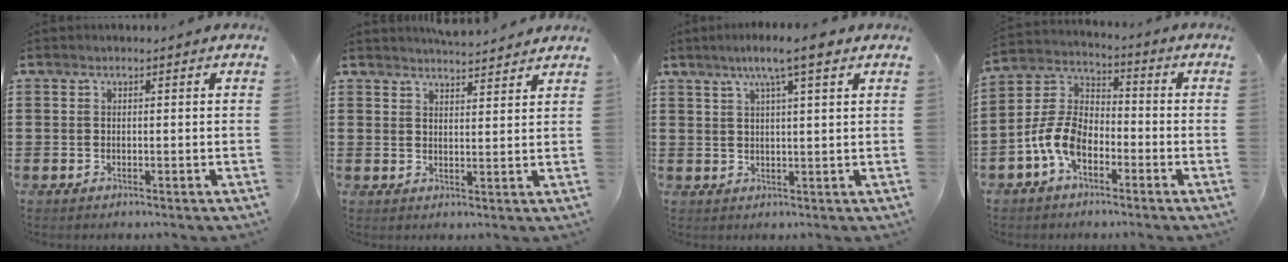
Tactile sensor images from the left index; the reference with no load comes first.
{"total": 3.7, "force": [3.7, 0.0, 0.5], "torque": [-0.011, -0.016, 0.067]}
{"total": 6.1, "force": [3.8, 0.3, 4.8], "torque": [-0.092, 0.005, 0.062]}
{"total": 8.1, "force": [-4.0, 4.5, 5.4], "torque": [-0.154, -0.003, -0.089]}